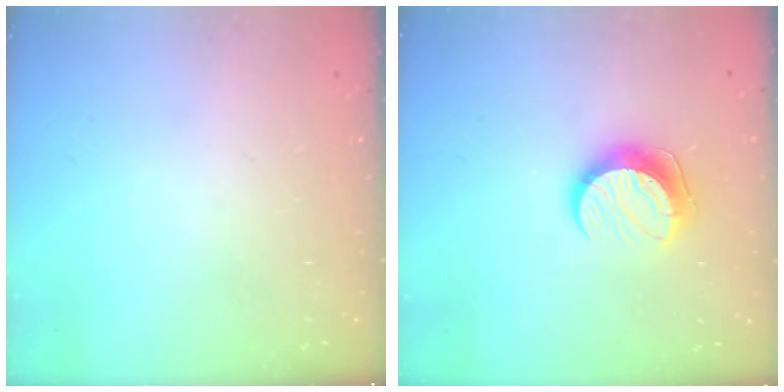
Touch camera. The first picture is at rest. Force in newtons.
{"total": 11.2, "press": 11.2, "slide": 1.0}